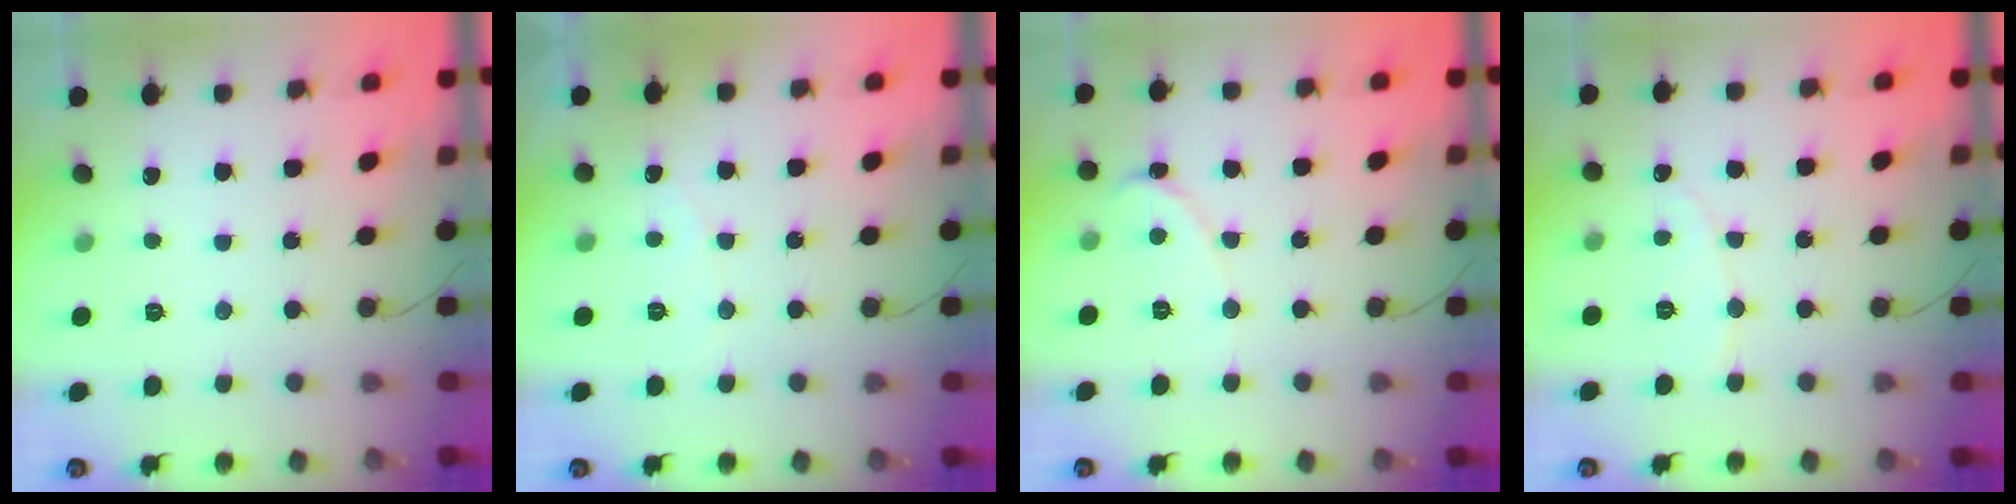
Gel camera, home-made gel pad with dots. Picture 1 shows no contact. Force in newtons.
{"total": 2.5, "press": 2.5, "slide": 0.2}
{"total": 1.0, "press": 1.0, "slide": 0.1}
{"total": 2.9, "press": 2.9, "slide": 0.3}